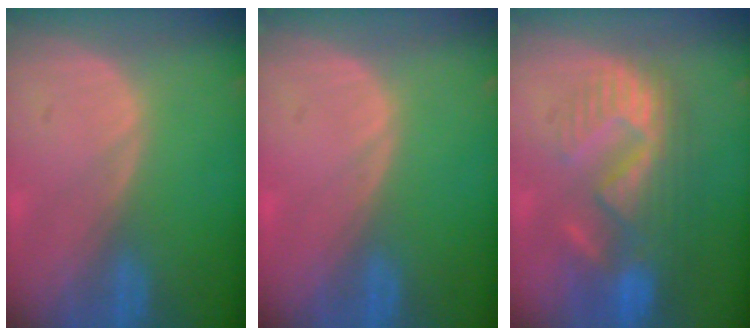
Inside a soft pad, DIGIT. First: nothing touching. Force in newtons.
{"total": 0.0}
{"total": 10.9, "press": 9.6, "slide": 5.1}